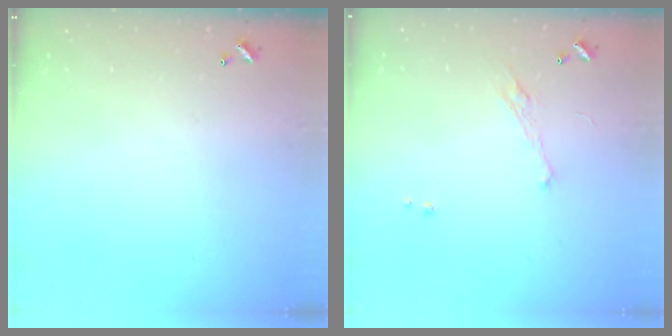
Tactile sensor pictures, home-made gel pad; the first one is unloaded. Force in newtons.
{"total": 2.3, "press": 2.1, "slide": 0.8}